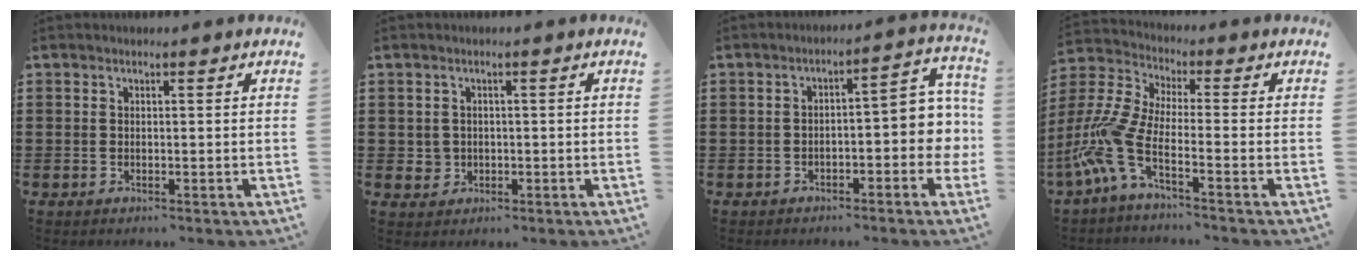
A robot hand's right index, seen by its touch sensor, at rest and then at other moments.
{"total": 1.6, "force": [-0.1, 1.6, 0.3], "torque": [-0.012, 0.005, -0.004]}
{"total": 4.9, "force": [-1.4, 2.2, 4.1], "torque": [-0.059, -0.018, -0.034]}
{"total": 7.9, "force": [-4.0, 2.8, 6.3], "torque": [-0.185, -0.030, -0.088]}